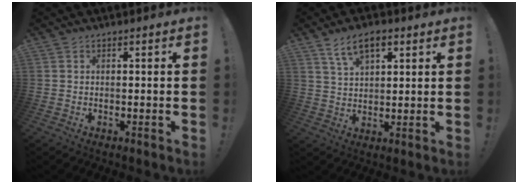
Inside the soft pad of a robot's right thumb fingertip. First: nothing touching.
{"total": 8.7, "force": [4.7, 4.3, 5.9], "torque": [-0.097, -0.006, 0.087]}